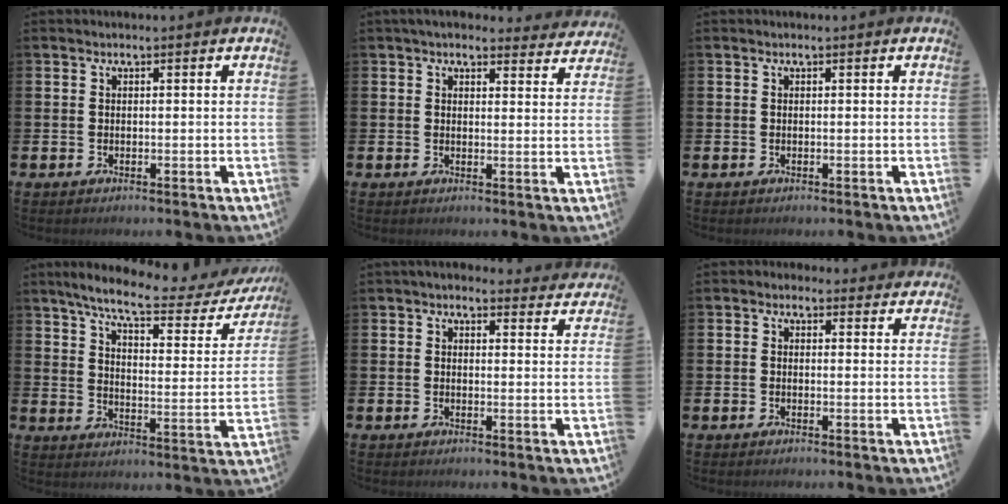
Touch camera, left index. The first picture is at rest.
{"total": 4.0, "force": [3.8, 1.2, 0.8], "torque": [-0.009, -0.020, 0.067]}
{"total": 0.0}
{"total": 8.2, "force": [6.9, 1.2, 4.2], "torque": [-0.101, -0.040, 0.111]}
{"total": 2.6, "force": [2.5, 0.8, 0.4], "torque": [0.002, -0.013, 0.041]}
{"total": 1.1, "force": [0.9, 0.7, 0.1], "torque": [0.003, 0.002, 0.013]}